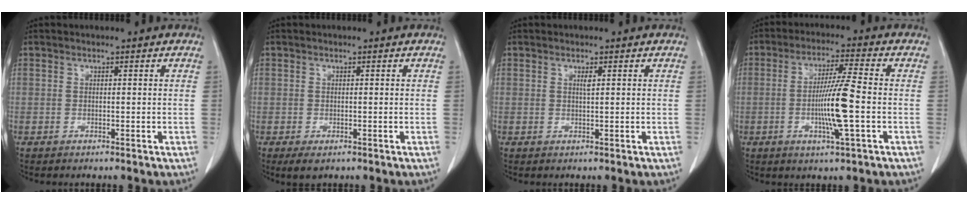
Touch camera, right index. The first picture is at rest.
{"total": 1.8, "force": [-0.9, 1.1, 1.2], "torque": [-0.018, -0.002, -0.006]}
{"total": 0.9, "force": [0.4, 0.0, 0.8], "torque": [-0.018, -0.001, 0.007]}
{"total": 9.1, "force": [-1.6, -0.3, 9.0], "torque": [-0.168, -0.007, -0.032]}